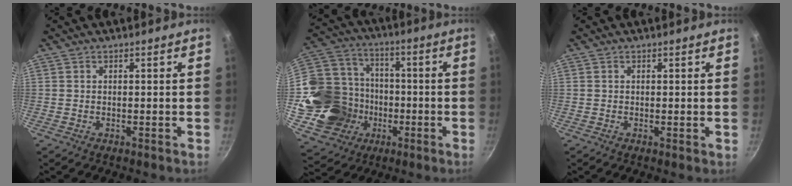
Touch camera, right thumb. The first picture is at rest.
{"total": 21.2, "force": [-4.4, 18.0, 10.2], "torque": [-0.187, 0.048, -0.058]}
{"total": 0.0}